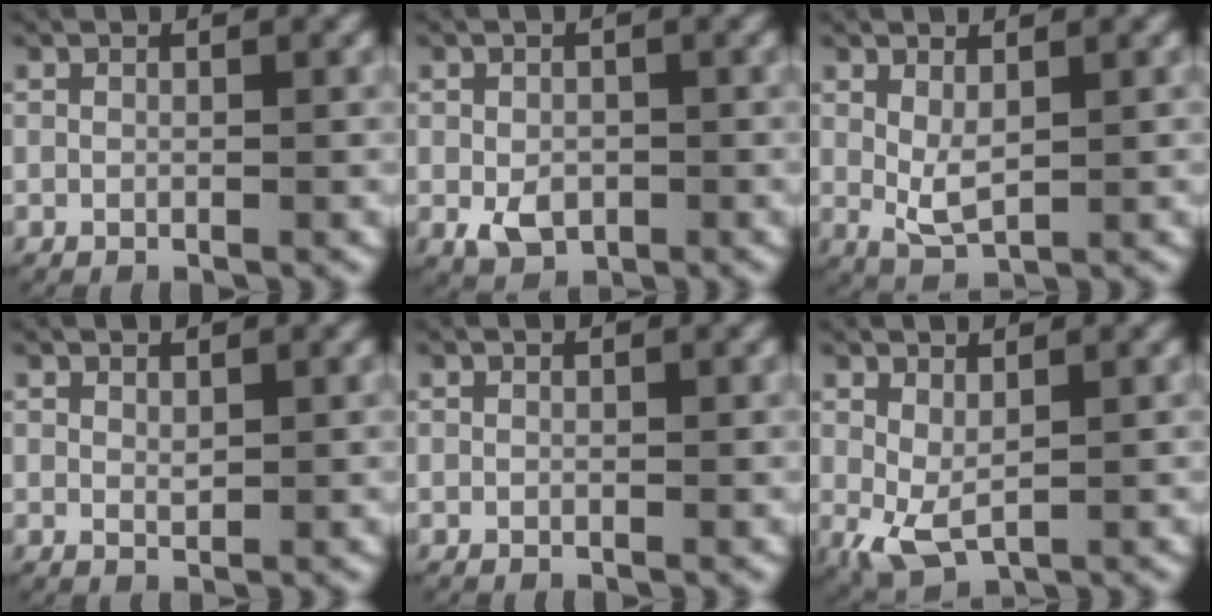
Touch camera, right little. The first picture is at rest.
{"total": 2.4, "force": [-0.7, 1.8, 1.4], "torque": [-0.031, -0.013, -0.007]}
{"total": 2.5, "force": [0.6, 1.2, 2.2], "torque": [-0.047, -0.016, 0.022]}
{"total": 0.9, "force": [0.5, 0.3, 0.7], "torque": [-0.015, -0.011, 0.016]}
{"total": 0.0}
{"total": 2.9, "force": [0.1, 1.6, 2.4], "torque": [-0.051, -0.022, 0.015]}